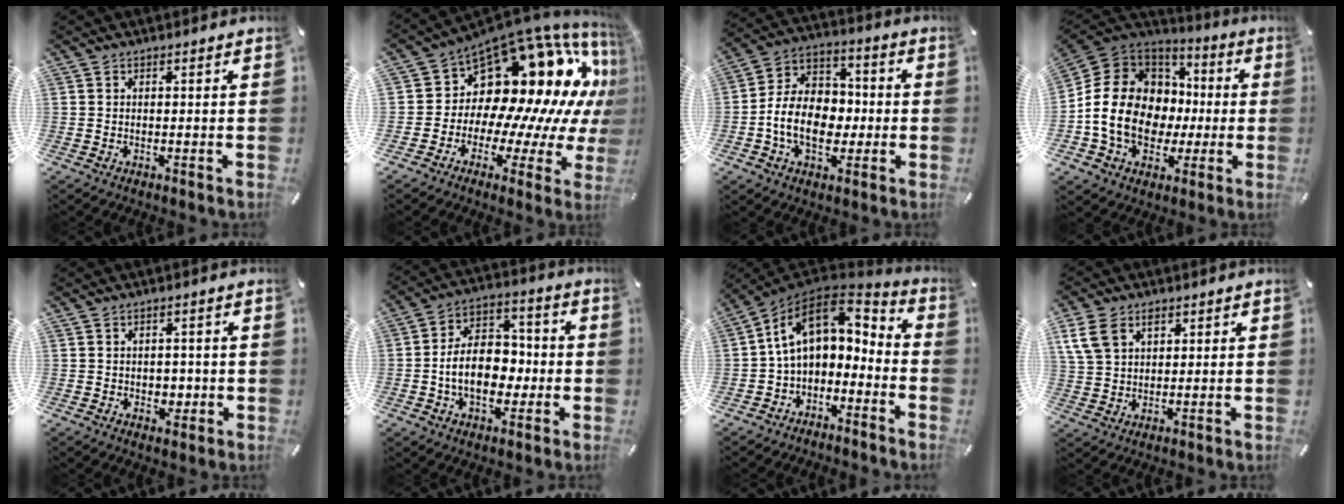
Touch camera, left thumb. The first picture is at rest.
{"total": 17.8, "force": [8.5, 11.2, 10.9], "torque": [-0.151, -0.126, 0.161]}
{"total": 13.1, "force": [-2.8, 10.1, 7.8], "torque": [-0.177, 0.017, -0.049]}
{"total": 16.8, "force": [-3.3, 14.0, 8.8], "torque": [-0.185, 0.013, -0.054]}
{"total": 2.9, "force": [-0.2, 2.6, 1.3], "torque": [-0.011, -0.003, -0.008]}
{"total": 12.8, "force": [-2.4, 9.1, 8.7], "torque": [-0.154, 0.016, -0.041]}
{"total": 12.8, "force": [2.9, 8.5, 9.1], "torque": [-0.171, -0.013, 0.053]}
{"total": 7.6, "force": [3.5, 5.8, 3.5], "torque": [-0.088, 0.002, 0.067]}